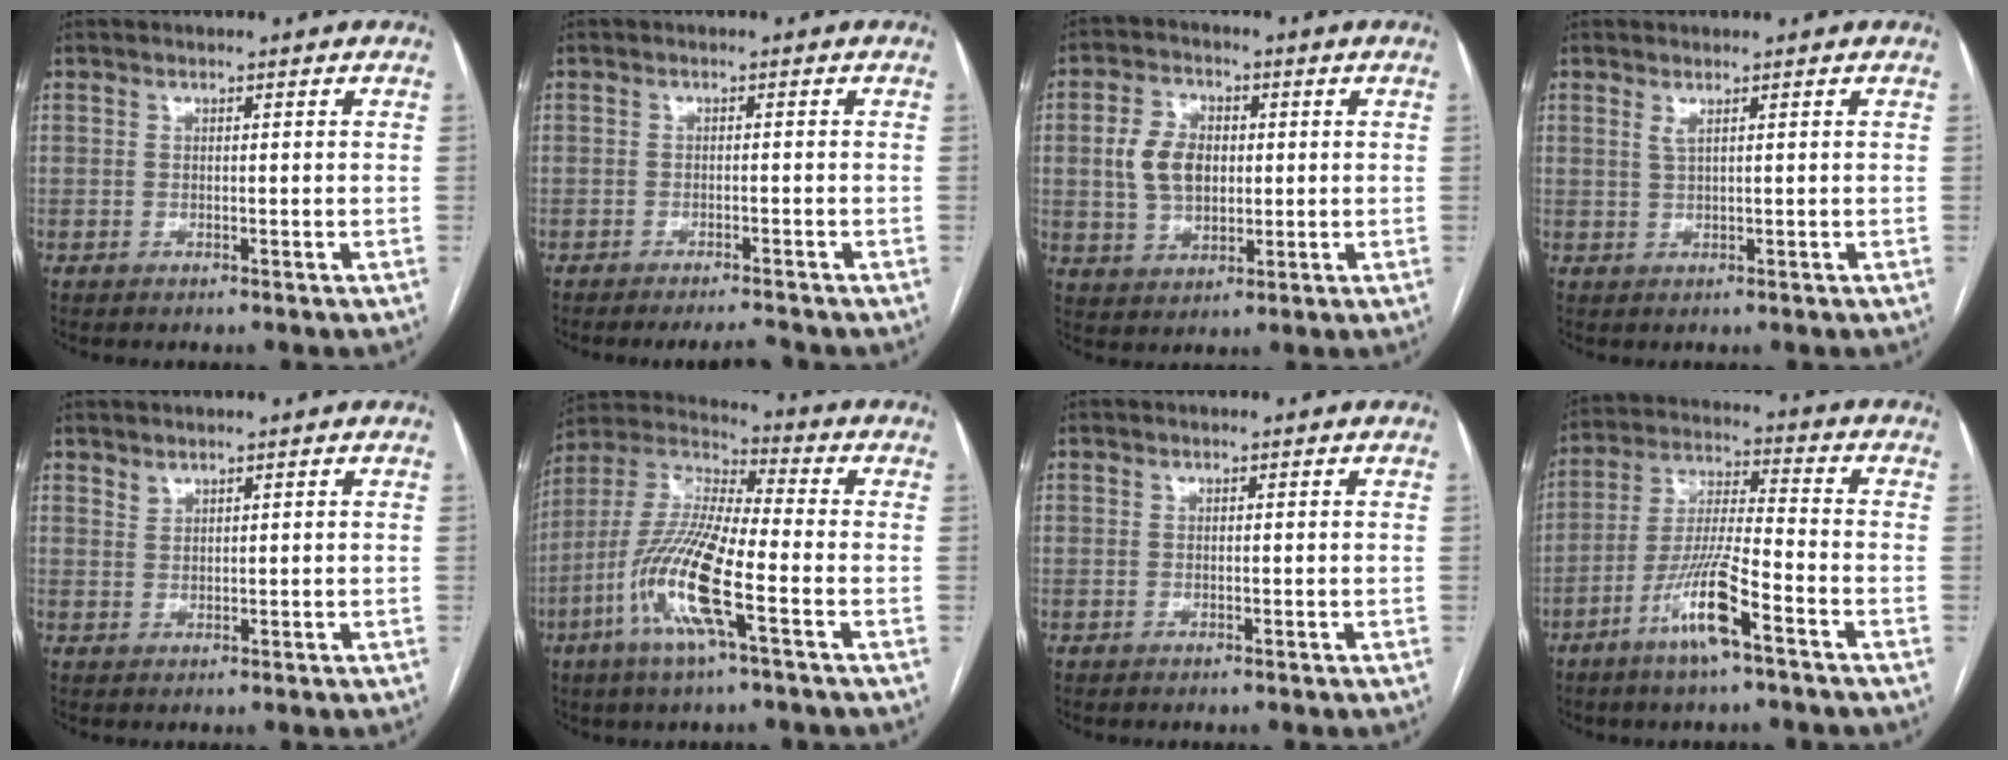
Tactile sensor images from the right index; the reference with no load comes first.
{"total": 2.8, "force": [-2.7, -0.5, 0.6], "torque": [-0.011, -0.013, -0.040]}
{"total": 8.0, "force": [0.8, 5.5, 5.7], "torque": [-0.122, 0.017, 0.023]}
{"total": 1.2, "force": [0.8, 0.1, 1.0], "torque": [-0.027, -0.002, 0.017]}
{"total": 1.3, "force": [1.2, 0.3, 0.2], "torque": [-0.002, -0.001, 0.025]}
{"total": 14.9, "force": [-5.4, 1.9, 13.7], "torque": [-0.290, -0.007, -0.111]}
{"total": 0.0}
{"total": 12.5, "force": [-6.7, 0.4, 10.5], "torque": [-0.213, -0.011, -0.133]}